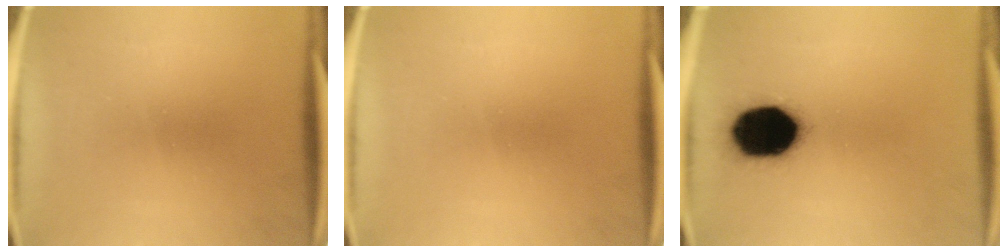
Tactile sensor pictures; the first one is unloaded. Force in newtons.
{"total": 0.0}
{"total": 19.1}